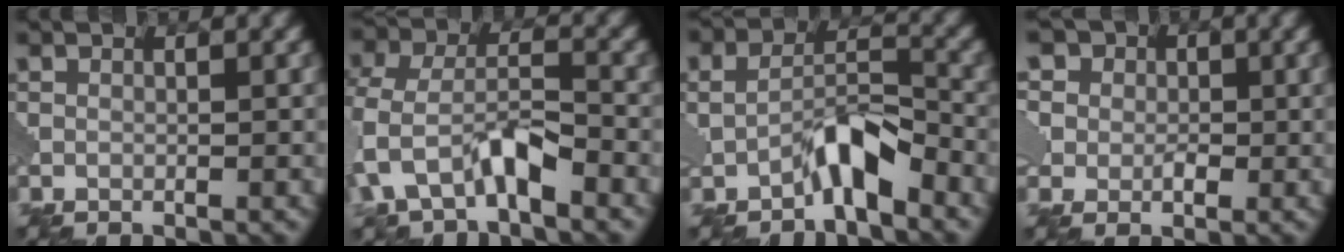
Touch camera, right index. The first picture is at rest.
{"total": 5.6, "force": [-2.5, 2.8, 4.2], "torque": [-0.092, 0.003, -0.051]}
{"total": 3.7, "force": [-2.3, 1.5, 2.6], "torque": [-0.041, 0.017, -0.043]}
{"total": 8.9, "force": [3.3, 7.2, 4.1], "torque": [-0.069, 0.029, 0.018]}